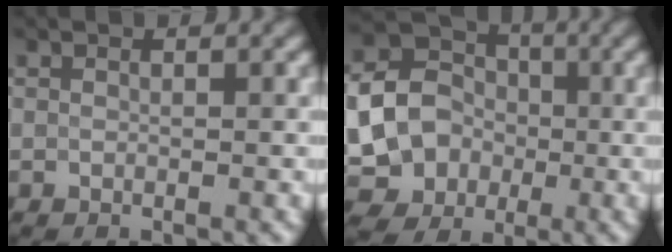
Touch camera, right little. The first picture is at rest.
{"total": 12.3, "force": [-1.9, 11.2, 4.8], "torque": [-0.118, -0.007, -0.048]}